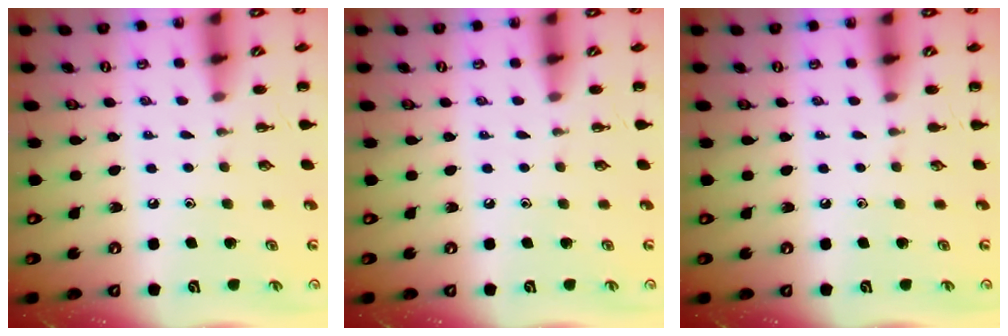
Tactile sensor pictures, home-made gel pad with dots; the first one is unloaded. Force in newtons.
{"total": 0.0}
{"total": 0.0}